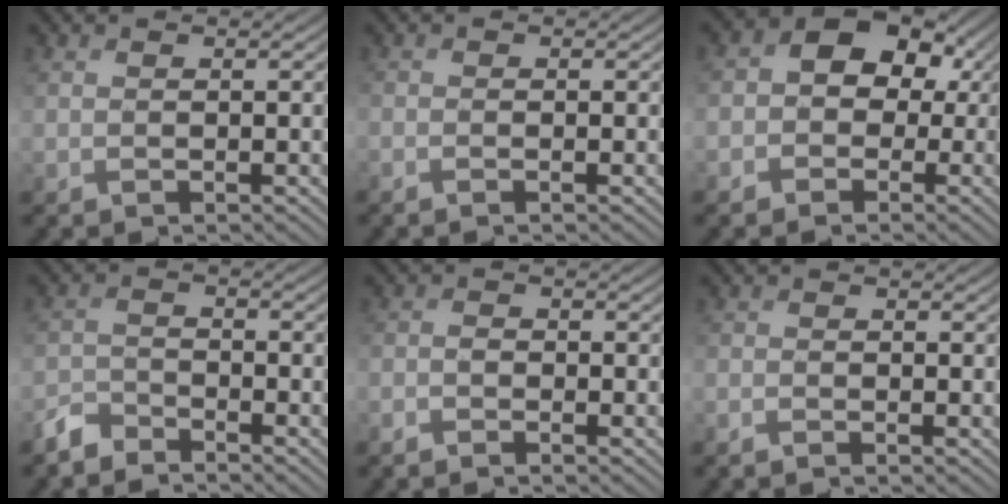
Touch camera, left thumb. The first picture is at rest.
{"total": 0.9, "force": [-0.6, 0.2, 0.6], "torque": [-0.016, -0.003, -0.015]}
{"total": 8.5, "force": [0.2, 7.1, 4.6], "torque": [-0.091, 0.014, -0.023]}
{"total": 3.4, "force": [-3.2, 0.9, 0.8], "torque": [-0.017, -0.004, -0.078]}
{"total": 1.9, "force": [-1.6, 0.8, 0.8], "torque": [-0.015, 0.001, -0.037]}
{"total": 1.4, "force": [-1.2, 0.3, 0.6], "torque": [-0.014, -0.004, -0.027]}